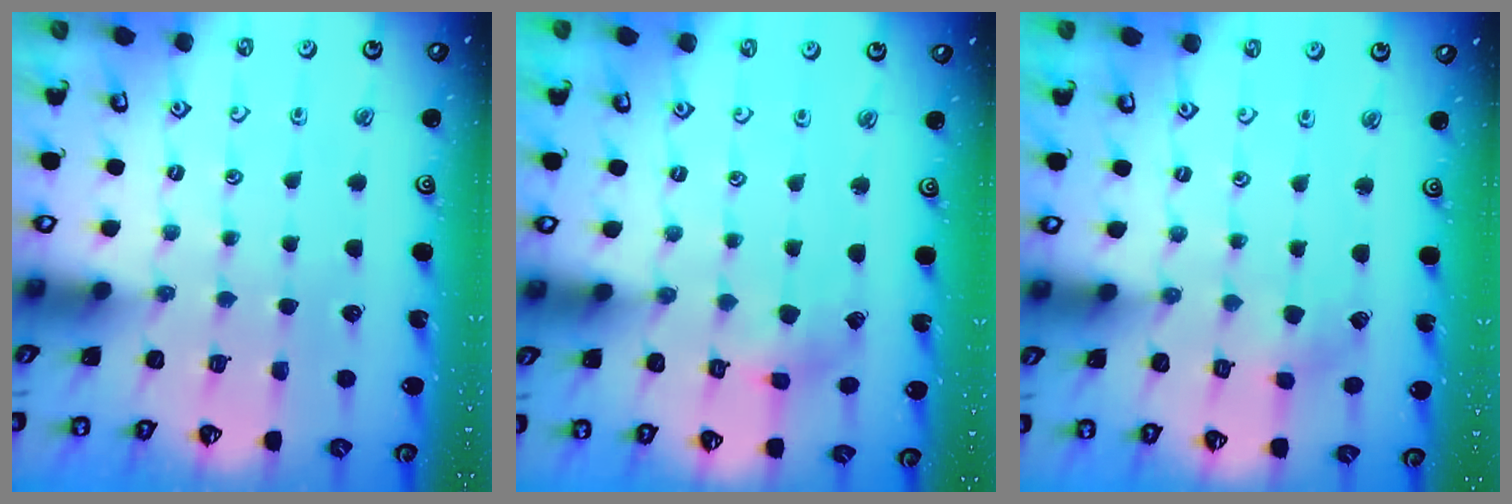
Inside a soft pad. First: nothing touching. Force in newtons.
{"total": 2.5, "press": 2.5, "slide": 0.3}
{"total": 1.5, "press": 1.5, "slide": 0.2}